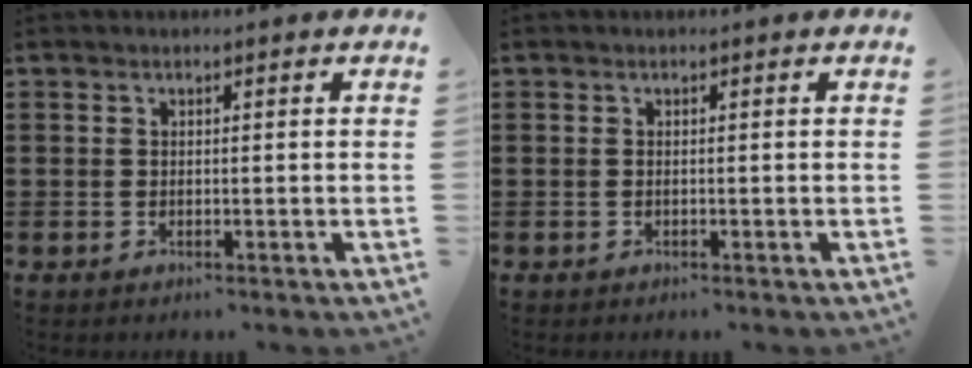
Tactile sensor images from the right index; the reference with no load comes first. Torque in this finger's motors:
{"motor_torque": [0.51, 1.63, -0.01, 0.00]}